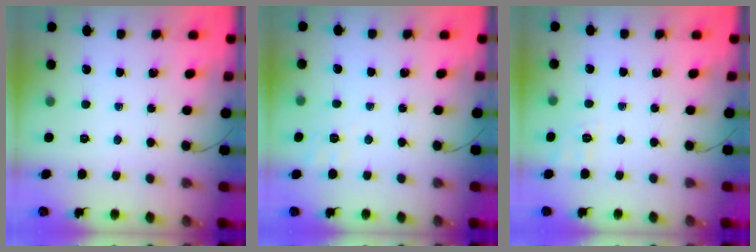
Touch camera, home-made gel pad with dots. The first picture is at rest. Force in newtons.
{"total": 2.3, "press": 1.4, "slide": 1.9}
{"total": 2.5, "press": 1.6, "slide": 1.9}